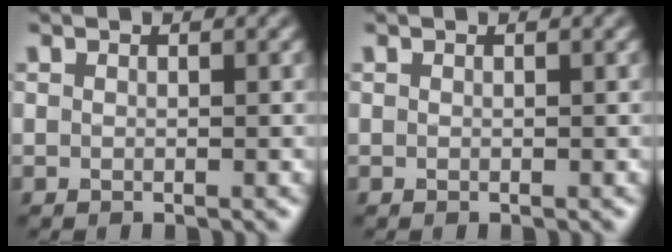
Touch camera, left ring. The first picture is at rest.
{"total": 0.0}